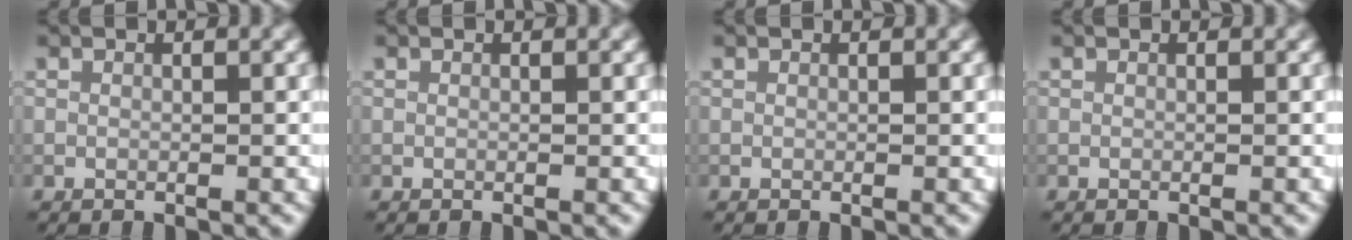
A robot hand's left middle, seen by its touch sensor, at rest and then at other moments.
{"total": 0.0}
{"total": 0.0}
{"total": 0.0}